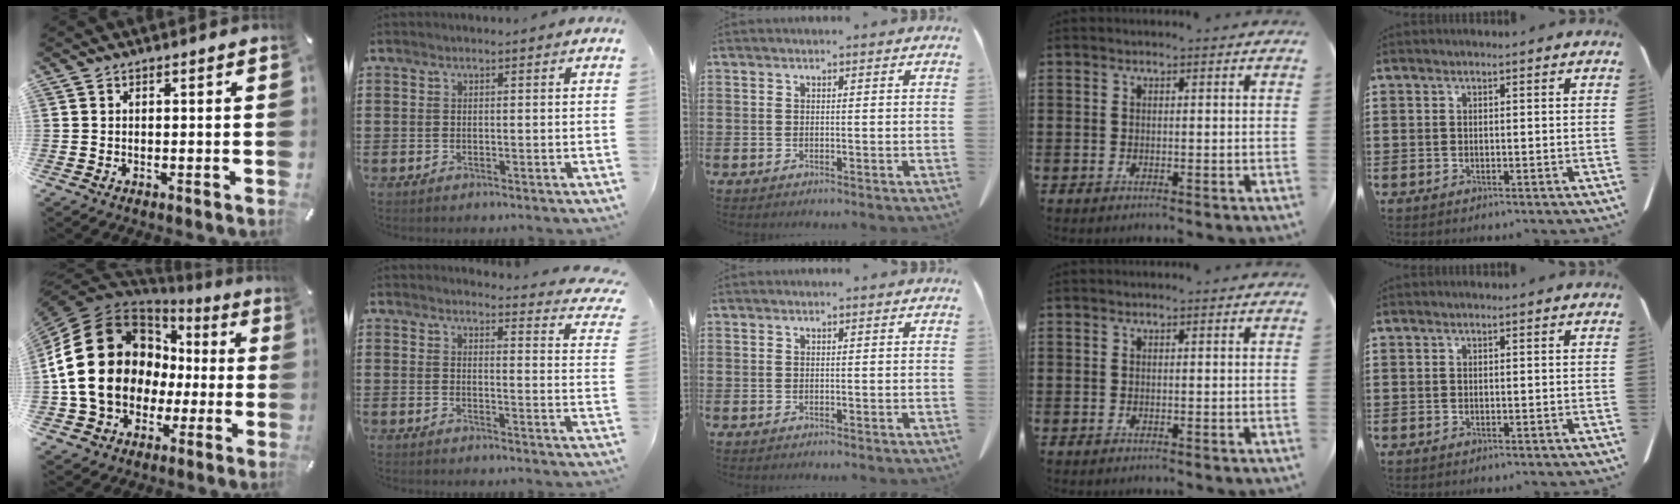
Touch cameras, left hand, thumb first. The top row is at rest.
{"thumb": {"total": 21.5, "force": [-0.5, 18.1, 11.7], "torque": [-0.233, 0.005, 0.009]}, "index": {"total": 3.3, "force": [3.1, 0.0, 1.1], "torque": [-0.029, -0.021, 0.053]}}